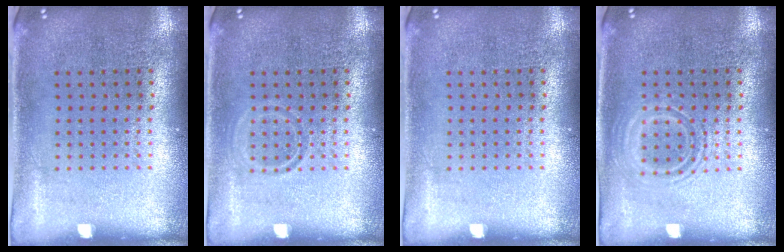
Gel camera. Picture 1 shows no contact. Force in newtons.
{"total": 0.9, "press": 0.9, "slide": 0.2}
{"total": 0.0}
{"total": 1.1, "press": 1.1, "slide": 0.3}